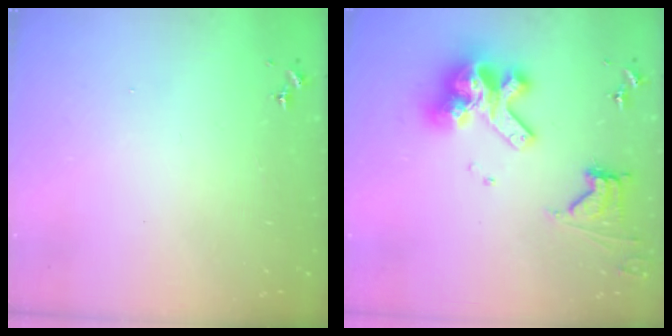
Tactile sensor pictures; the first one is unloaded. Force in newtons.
{"total": 17.2, "press": 17.2, "slide": 1.5}